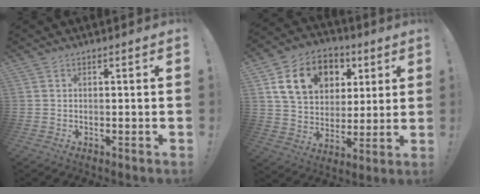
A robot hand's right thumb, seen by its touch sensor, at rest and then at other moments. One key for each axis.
{"total": 17.0, "fx": 6.8, "fy": 12.8, "fz": 8.9, "tx": -0.135, "ty": -0.018, "tz": 0.133}